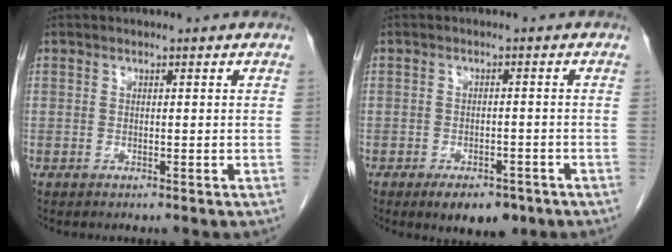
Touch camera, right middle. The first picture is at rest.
{"total": 6.2, "force": [-4.3, 2.9, 3.4], "torque": [-0.043, 0.000, -0.057]}